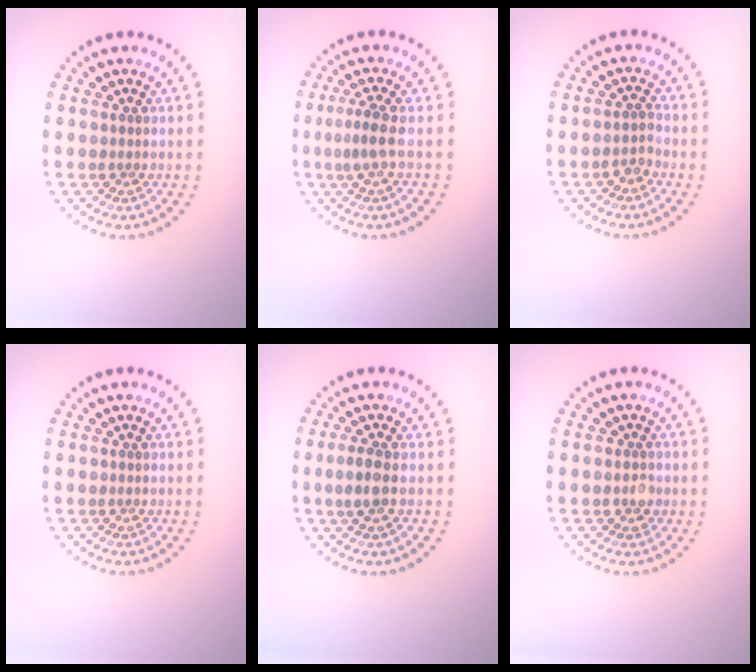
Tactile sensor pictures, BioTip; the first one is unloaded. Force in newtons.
{"total": 2.2, "press": 1.6, "slide": 1.6}
{"total": 1.4, "press": 1.0, "slide": 0.9}
{"total": 0.0}
{"total": 1.6, "press": 1.5, "slide": 0.7}
{"total": 1.5, "press": 1.4, "slide": 0.7}